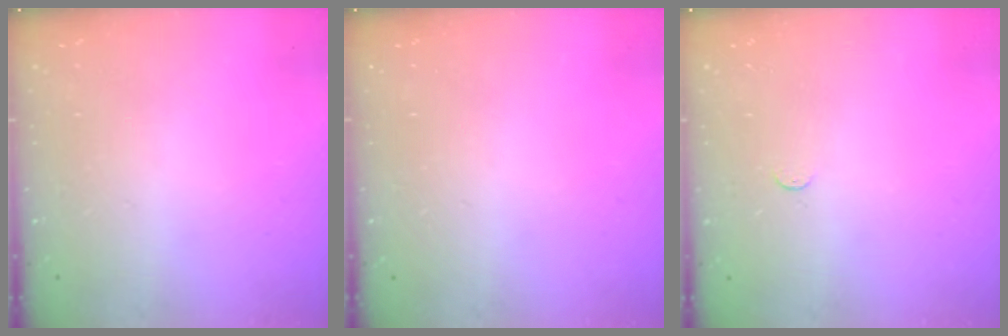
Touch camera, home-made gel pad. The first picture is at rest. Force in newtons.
{"total": 0.0}
{"total": 2.7, "press": 2.7, "slide": 0.2}